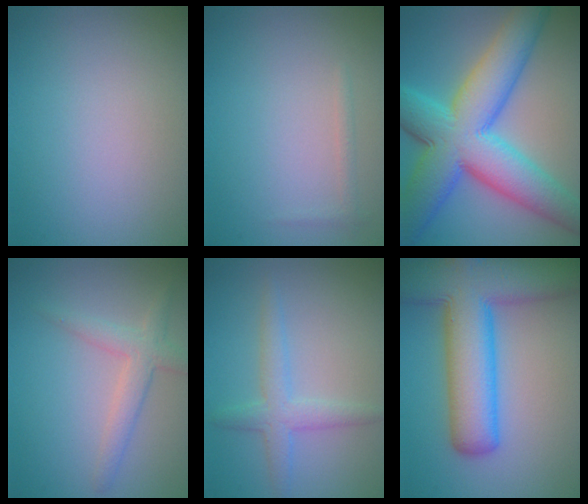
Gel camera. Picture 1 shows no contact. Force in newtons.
{"total": 0.7, "press": 0.7, "slide": 0.0}
{"total": 12.3, "press": 12.3, "slide": 0.3}
{"total": 2.6, "press": 2.6, "slide": 0.1}
{"total": 2.6, "press": 2.6, "slide": 0.1}
{"total": 11.0, "press": 11.0, "slide": 0.5}